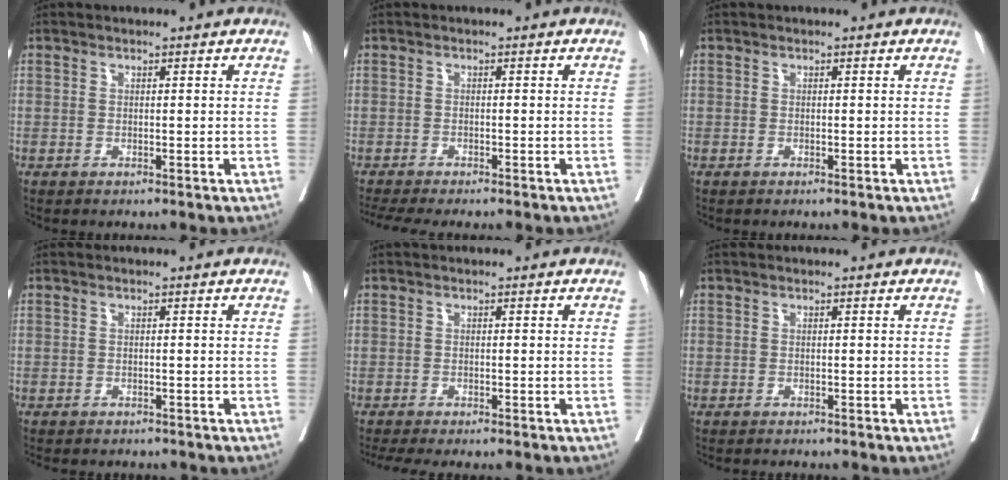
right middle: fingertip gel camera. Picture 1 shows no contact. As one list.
[{"total": 7.9, "force": [-6.9, 0.8, 3.8], "torque": [-0.049, -0.010, -0.102]}, {"total": 0.0}, {"total": 5.2, "force": [-4.7, 1.6, 1.7], "torque": [-0.022, -0.003, -0.060]}, {"total": 5.4, "force": [-4.7, 0.5, 2.7], "torque": [-0.034, -0.012, -0.073]}, {"total": 2.4, "force": [-2.3, 0.4, 0.8], "torque": [-0.013, -0.004, -0.028]}]